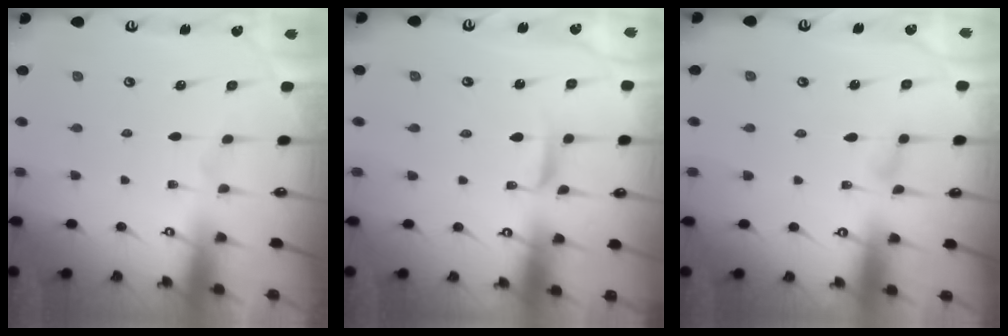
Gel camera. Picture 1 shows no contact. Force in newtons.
{"total": 2.9, "press": 2.8, "slide": 0.3}
{"total": 5.2, "press": 5.1, "slide": 0.7}